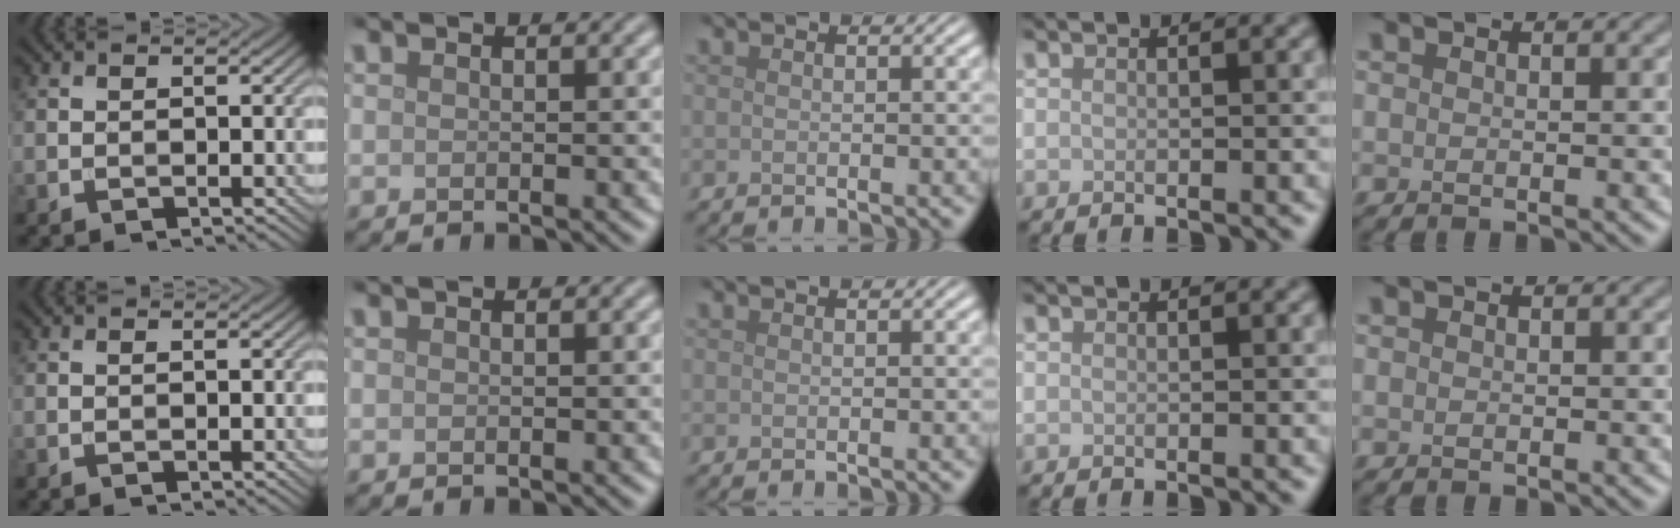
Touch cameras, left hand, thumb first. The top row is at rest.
{}